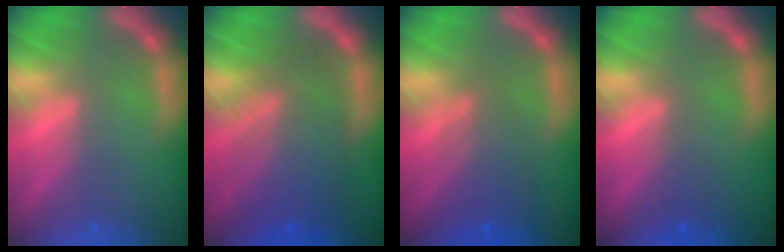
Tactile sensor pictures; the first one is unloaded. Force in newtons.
{"total": 8.6}
{"total": 4.6}
{"total": 1.5}